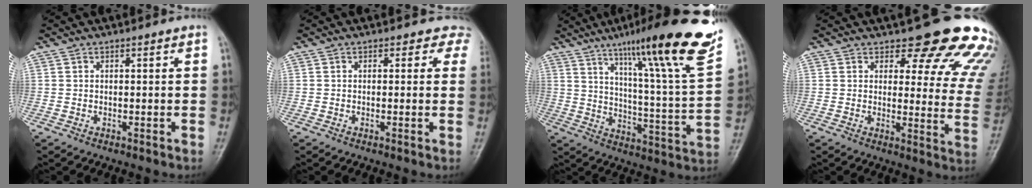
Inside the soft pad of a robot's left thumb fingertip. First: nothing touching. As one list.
[{"total": 3.1, "force": [2.2, 2.2, 0.3], "torque": [0.031, -0.008, -0.004]}, {"total": 25.8, "force": [15.9, 2.7, 20.1], "torque": [-0.279, -0.050, 0.235]}, {"total": 18.3, "force": [15.6, 6.0, 7.6], "torque": [-0.033, -0.117, 0.158]}]